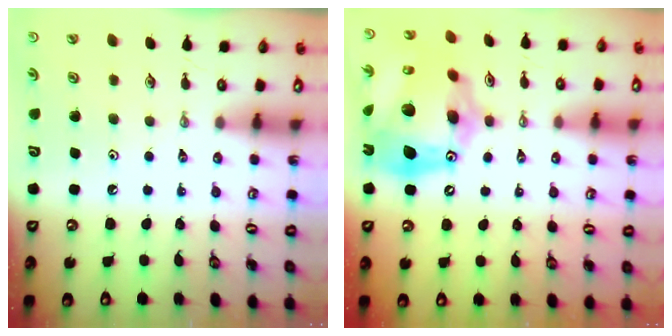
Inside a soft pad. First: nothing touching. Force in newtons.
{"total": 24.0, "press": 23.8, "slide": 2.6}